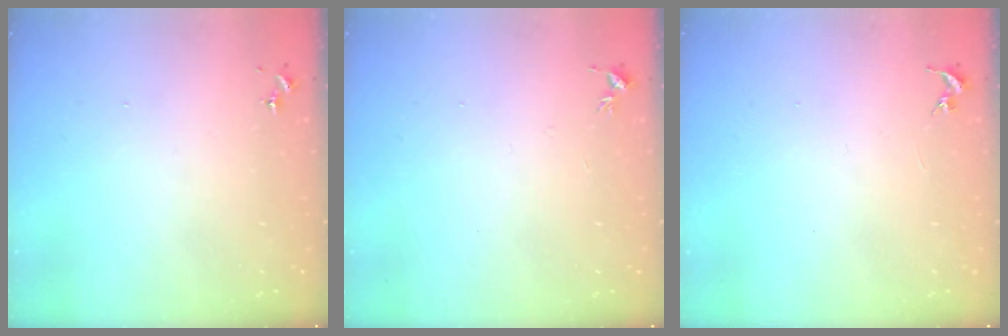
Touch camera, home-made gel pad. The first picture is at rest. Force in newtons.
{"total": 3.4, "press": 3.3, "slide": 0.5}
{"total": 0.0}